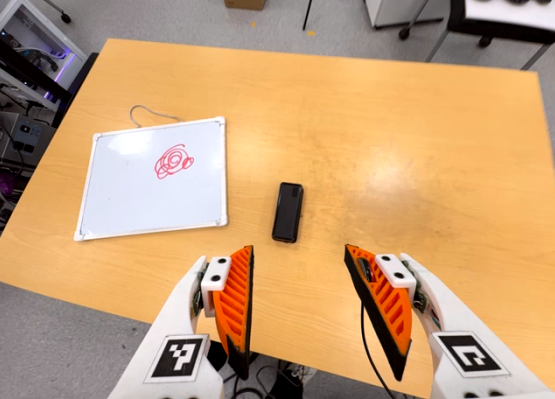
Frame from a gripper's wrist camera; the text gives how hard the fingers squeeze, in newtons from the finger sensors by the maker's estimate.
{"total": 0.0}